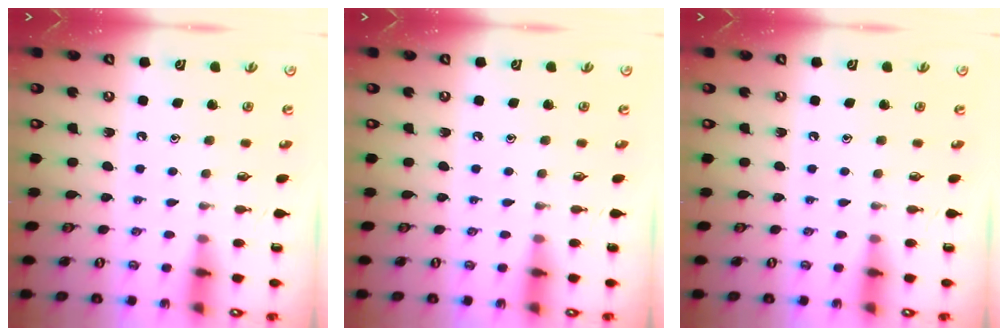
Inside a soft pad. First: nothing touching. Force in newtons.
{"total": 0.0}
{"total": 0.0}